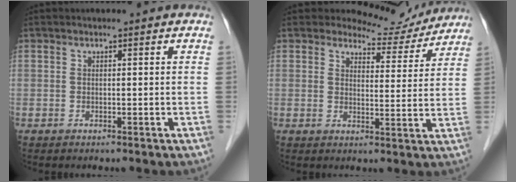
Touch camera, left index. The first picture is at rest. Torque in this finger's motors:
{"motor_torque": [0.99, -1.14, 0.13, 0.00]}